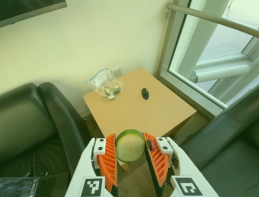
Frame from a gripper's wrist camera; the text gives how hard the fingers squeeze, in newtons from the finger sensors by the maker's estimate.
{"total": 11.5, "left": 12.2, "right": 10.8}